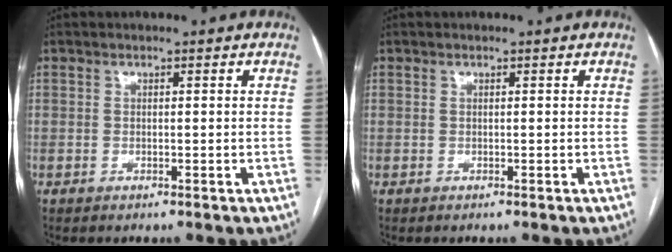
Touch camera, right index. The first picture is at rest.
{"total": 0.0}